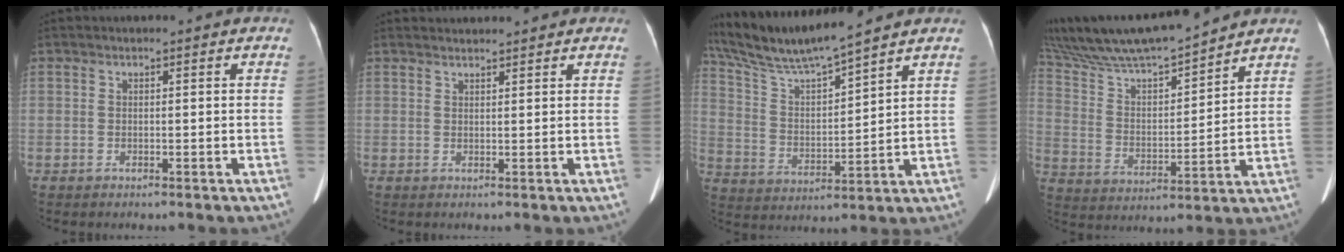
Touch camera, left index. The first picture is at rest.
{"total": 2.7, "force": [2.7, 0.3, 0.2], "torque": [-0.007, 0.022, 0.045]}
{"total": 12.7, "force": [11.6, -1.0, 5.2], "torque": [-0.116, 0.011, 0.225]}
{"total": 18.6, "force": [16.7, 1.7, 8.0], "torque": [-0.157, 0.013, 0.302]}